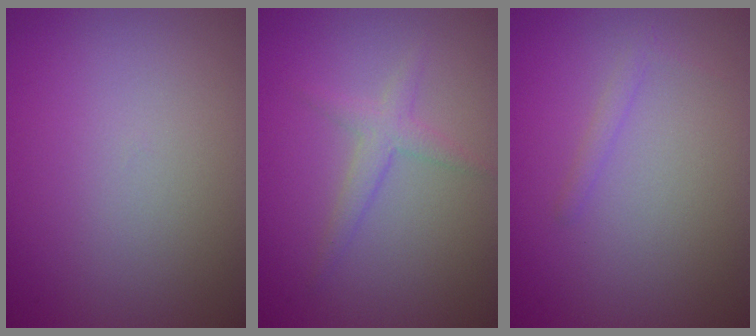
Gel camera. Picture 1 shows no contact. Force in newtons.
{"total": 1.8, "press": 1.8, "slide": 0.0}
{"total": 0.8, "press": 0.8, "slide": 0.0}